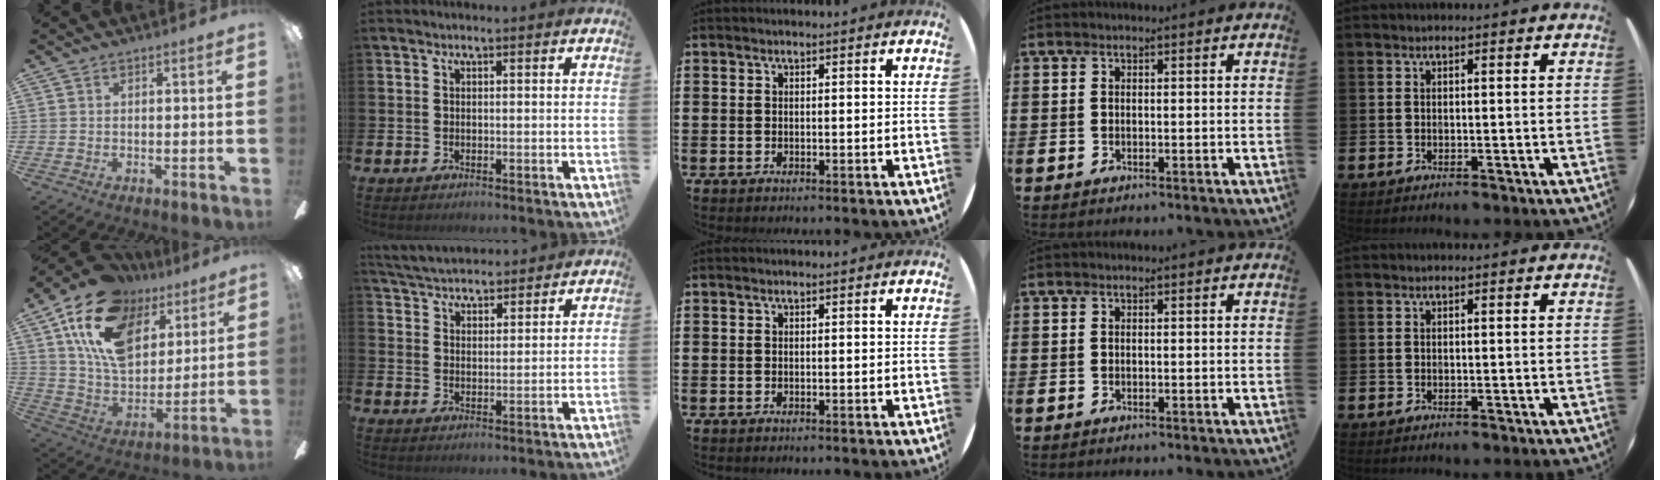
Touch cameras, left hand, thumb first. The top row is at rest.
{"thumb": {"total": 21.2, "force": [11.2, 13.1, 12.3], "torque": [-0.222, -0.043, 0.203]}, "index": {"total": 5.1, "force": [5.0, 1.0, 0.3], "torque": [-0.032, -0.025, 0.090]}}